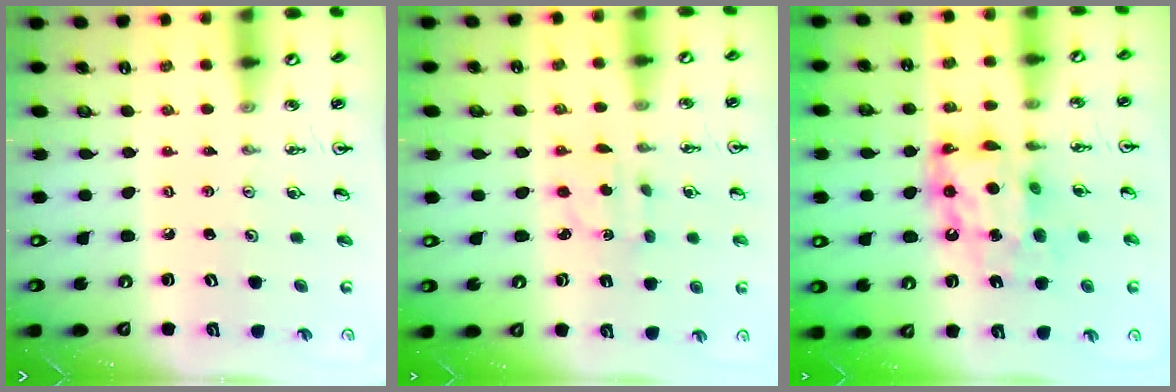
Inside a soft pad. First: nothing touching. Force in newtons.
{"total": 2.7, "press": 2.6, "slide": 0.6}
{"total": 12.2, "press": 12.1, "slide": 1.3}